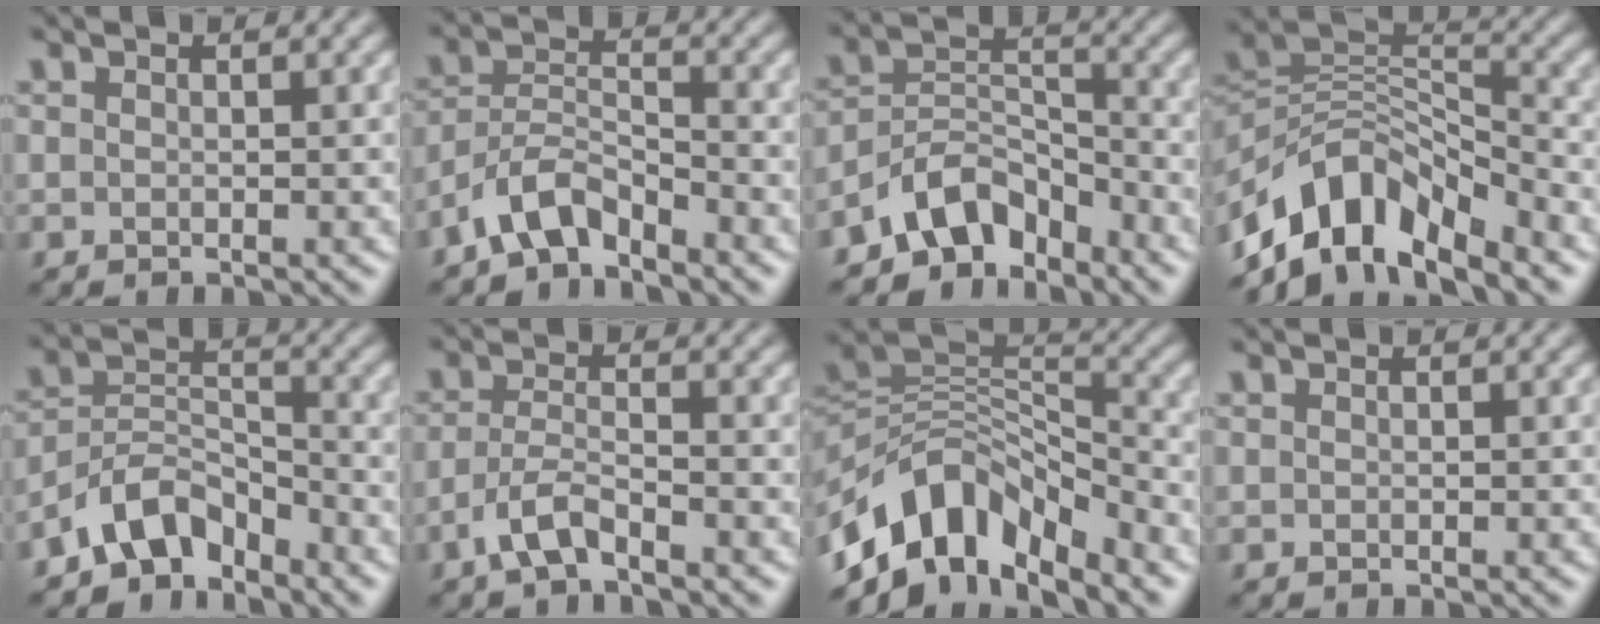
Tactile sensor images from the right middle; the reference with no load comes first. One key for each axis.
{"total": 4.3, "fx": -3.4, "fy": 1.6, "fz": 2.1, "tx": -0.038, "ty": 0.008, "tz": -0.075}
{"total": 5.9, "fx": -4.5, "fy": 3.0, "fz": 2.3, "tx": -0.028, "ty": 0.008, "tz": -0.094}
{"total": 9.8, "fx": -6.6, "fy": 4.5, "fz": 5.6, "tx": -0.090, "ty": 0.006, "tz": -0.135}
{"total": 5.4, "fx": -4.2, "fy": 2.6, "fz": 2.2, "tx": -0.030, "ty": 0.007, "tz": -0.090}
{"total": 3.2, "fx": -2.2, "fy": 0.9, "fz": 2.2, "tx": -0.052, "ty": 0.006, "tz": -0.050}
{"total": 10.1, "fx": -6.3, "fy": 5.2, "fz": 6.0, "tx": -0.097, "ty": 0.008, "tz": -0.128}
{"total": 0.0}